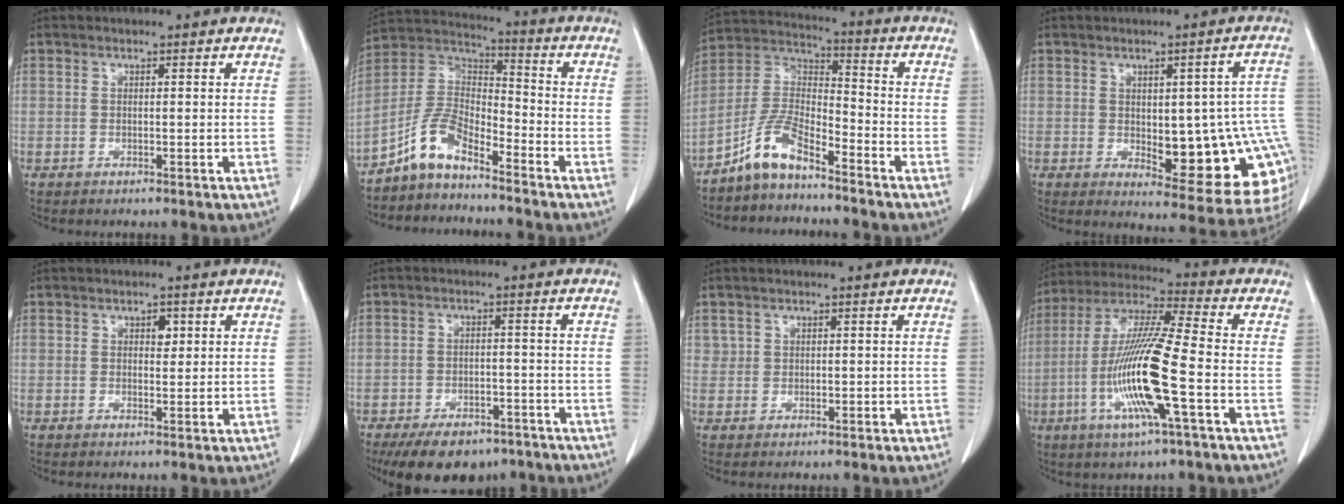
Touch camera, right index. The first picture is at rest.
{"total": 8.2, "force": [-6.3, 2.7, 4.4], "torque": [-0.105, 0.023, -0.129]}
{"total": 8.3, "force": [-6.4, 2.2, 4.8], "torque": [-0.113, 0.013, -0.132]}
{"total": 17.8, "force": [-2.1, 6.0, 16.7], "torque": [-0.137, 0.018, -0.001]}
{"total": 1.7, "force": [0.7, 1.0, 1.2], "torque": [-0.015, -0.001, 0.009]}
{"total": 11.5, "force": [-8.5, 5.9, 5.1], "torque": [-0.080, 0.000, -0.124]}
{"total": 1.2, "force": [0.6, 1.1, 0.1], "torque": [0.006, 0.004, 0.009]}
{"total": 15.6, "force": [-4.3, 0.3, 15.0], "torque": [-0.309, -0.011, -0.090]}